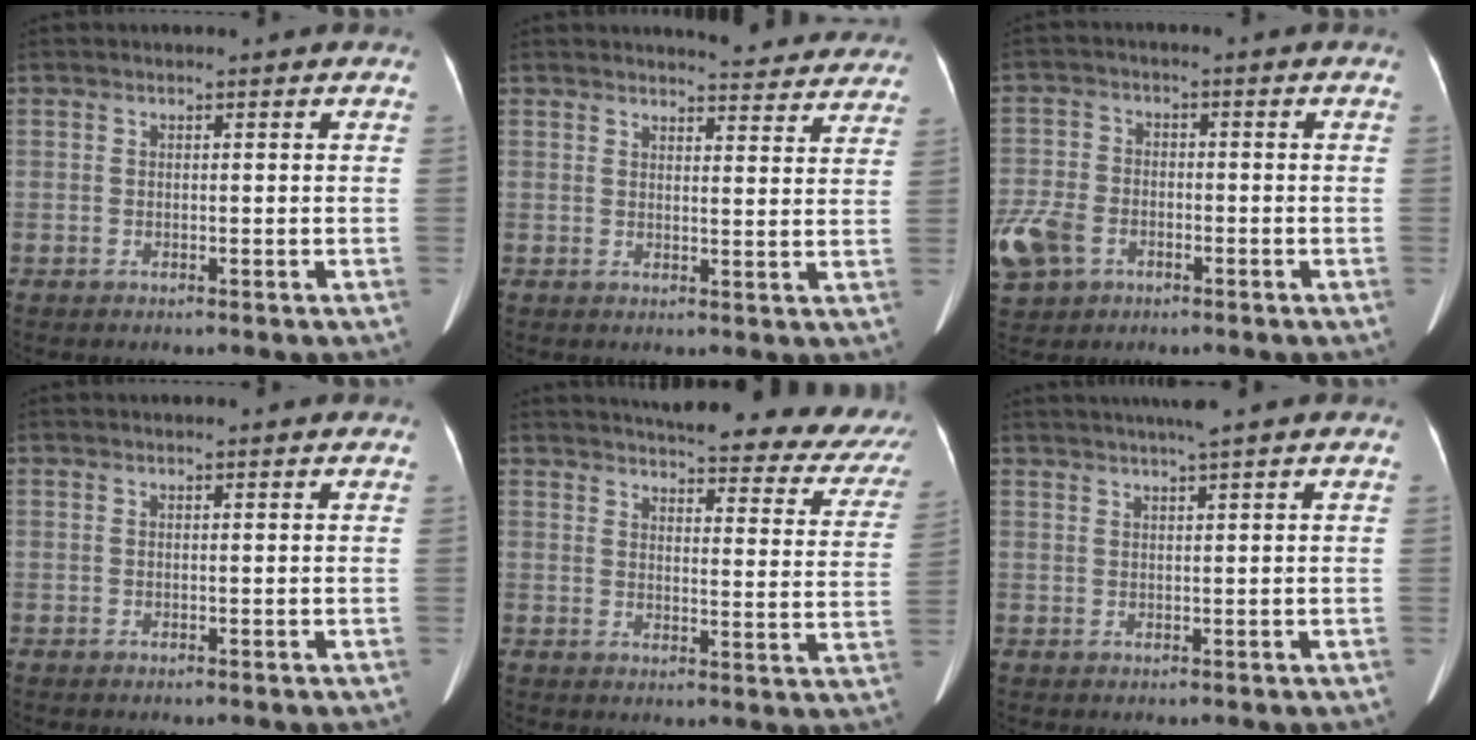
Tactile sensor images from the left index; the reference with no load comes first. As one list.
[{"total": 11.9, "force": [11.5, 2.2, 2.2], "torque": [0.000, -0.023, 0.110]}, {"total": 12.2, "force": [-5.6, 8.8, 6.5], "torque": [-0.188, 0.000, -0.097]}, {"total": 0.7, "force": [0.7, 0.2, 0.2], "torque": [-0.008, 0.007, 0.007]}, {"total": 25.4, "force": [22.8, 5.2, 9.9], "torque": [-0.119, -0.057, 0.246]}, {"total": 4.2, "force": [3.3, -0.7, 2.5], "torque": [-0.038, 0.019, 0.056]}]